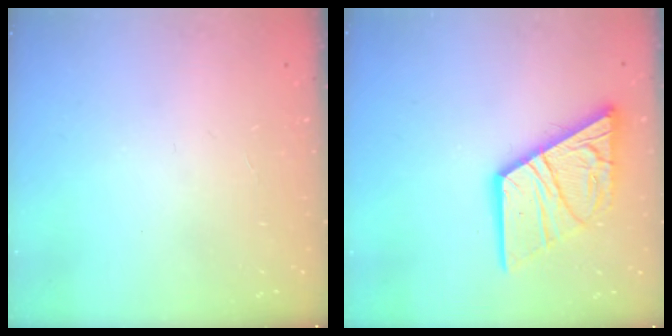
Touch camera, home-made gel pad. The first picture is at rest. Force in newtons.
{"total": 17.9, "press": 17.8, "slide": 1.8}